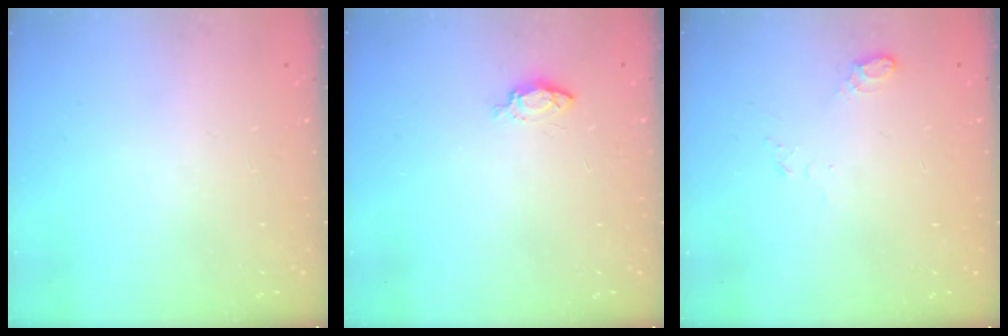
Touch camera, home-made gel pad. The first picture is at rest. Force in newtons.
{"total": 3.8, "press": 3.7, "slide": 0.6}
{"total": 5.2, "press": 5.2, "slide": 0.8}